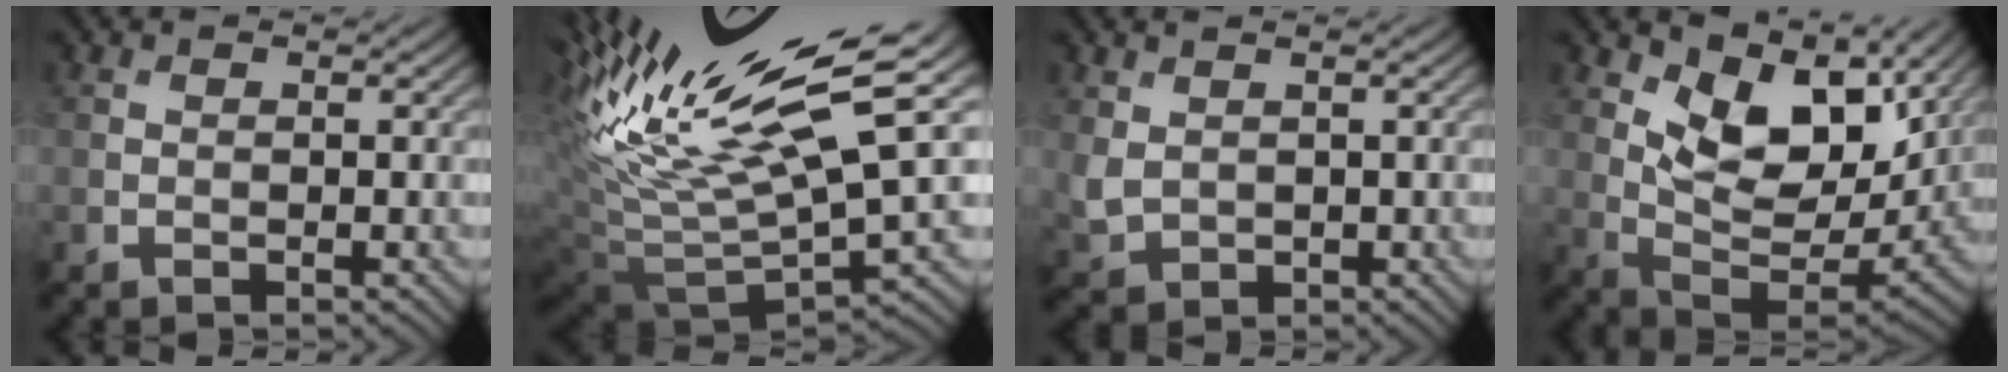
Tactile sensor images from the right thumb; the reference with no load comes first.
{"total": 17.3, "force": [7.7, 5.5, 14.5], "torque": [-0.309, 0.016, 0.150]}
{"total": 2.5, "force": [0.7, 1.9, 1.5], "torque": [-0.048, -0.005, 0.019]}
{"total": 11.8, "force": [5.3, 5.9, 8.8], "torque": [-0.167, -0.011, 0.099]}